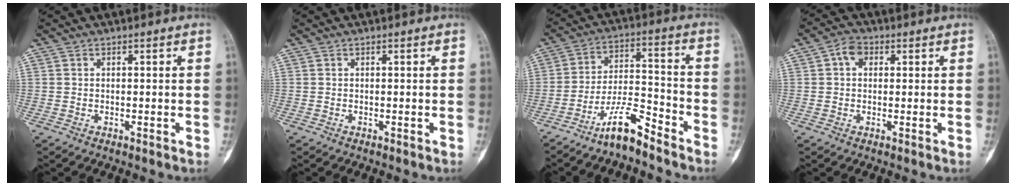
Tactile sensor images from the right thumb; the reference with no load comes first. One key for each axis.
{"total": 0.0}
{"total": 9.0, "fx": -7.2, "fy": 1.6, "fz": 5.1, "tx": -0.094, "ty": 0.067, "tz": -0.135}
{"total": 3.6, "fx": 0.9, "fy": 2.8, "fz": 2.2, "tx": -0.027, "ty": 0.010, "tz": 0.012}